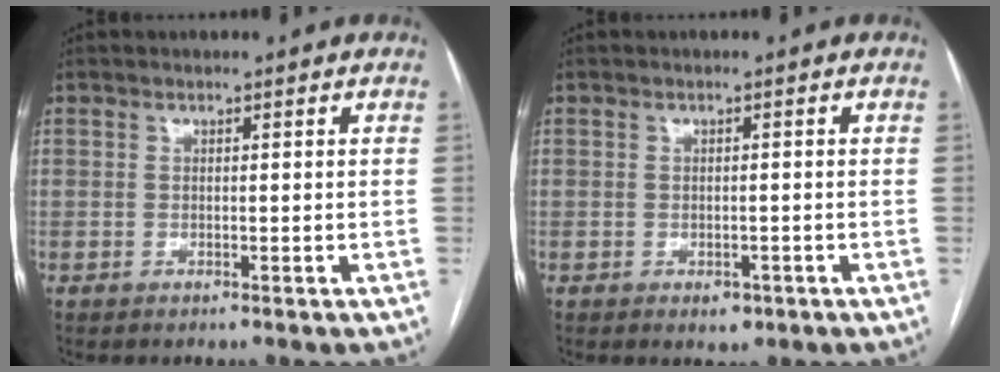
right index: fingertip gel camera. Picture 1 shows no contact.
{"total": 2.0, "force": [-1.0, 1.3, 1.1], "torque": [-0.009, 0.002, -0.005]}